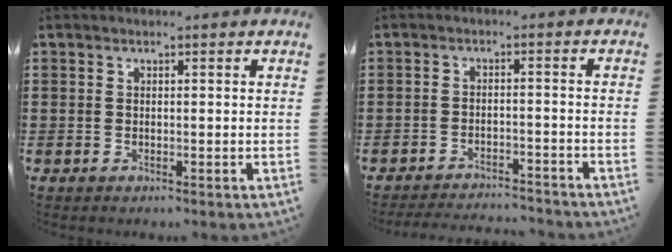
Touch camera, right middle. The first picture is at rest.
{"total": 3.3, "force": [-3.2, 0.2, 0.3], "torque": [-0.008, 0.002, -0.068]}